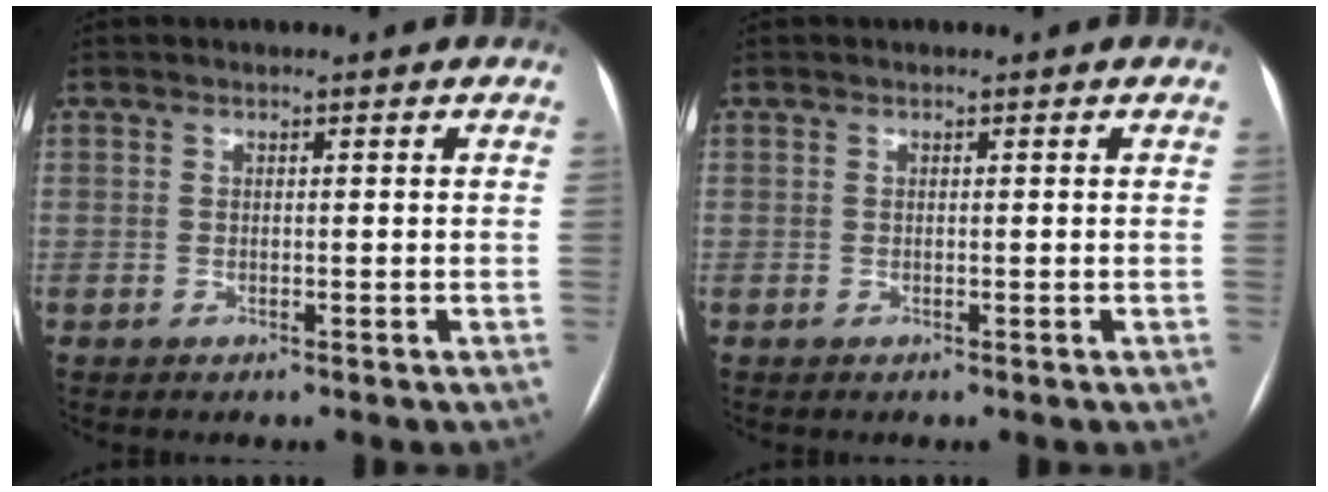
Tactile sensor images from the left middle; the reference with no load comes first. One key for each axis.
{"total": 0.0}